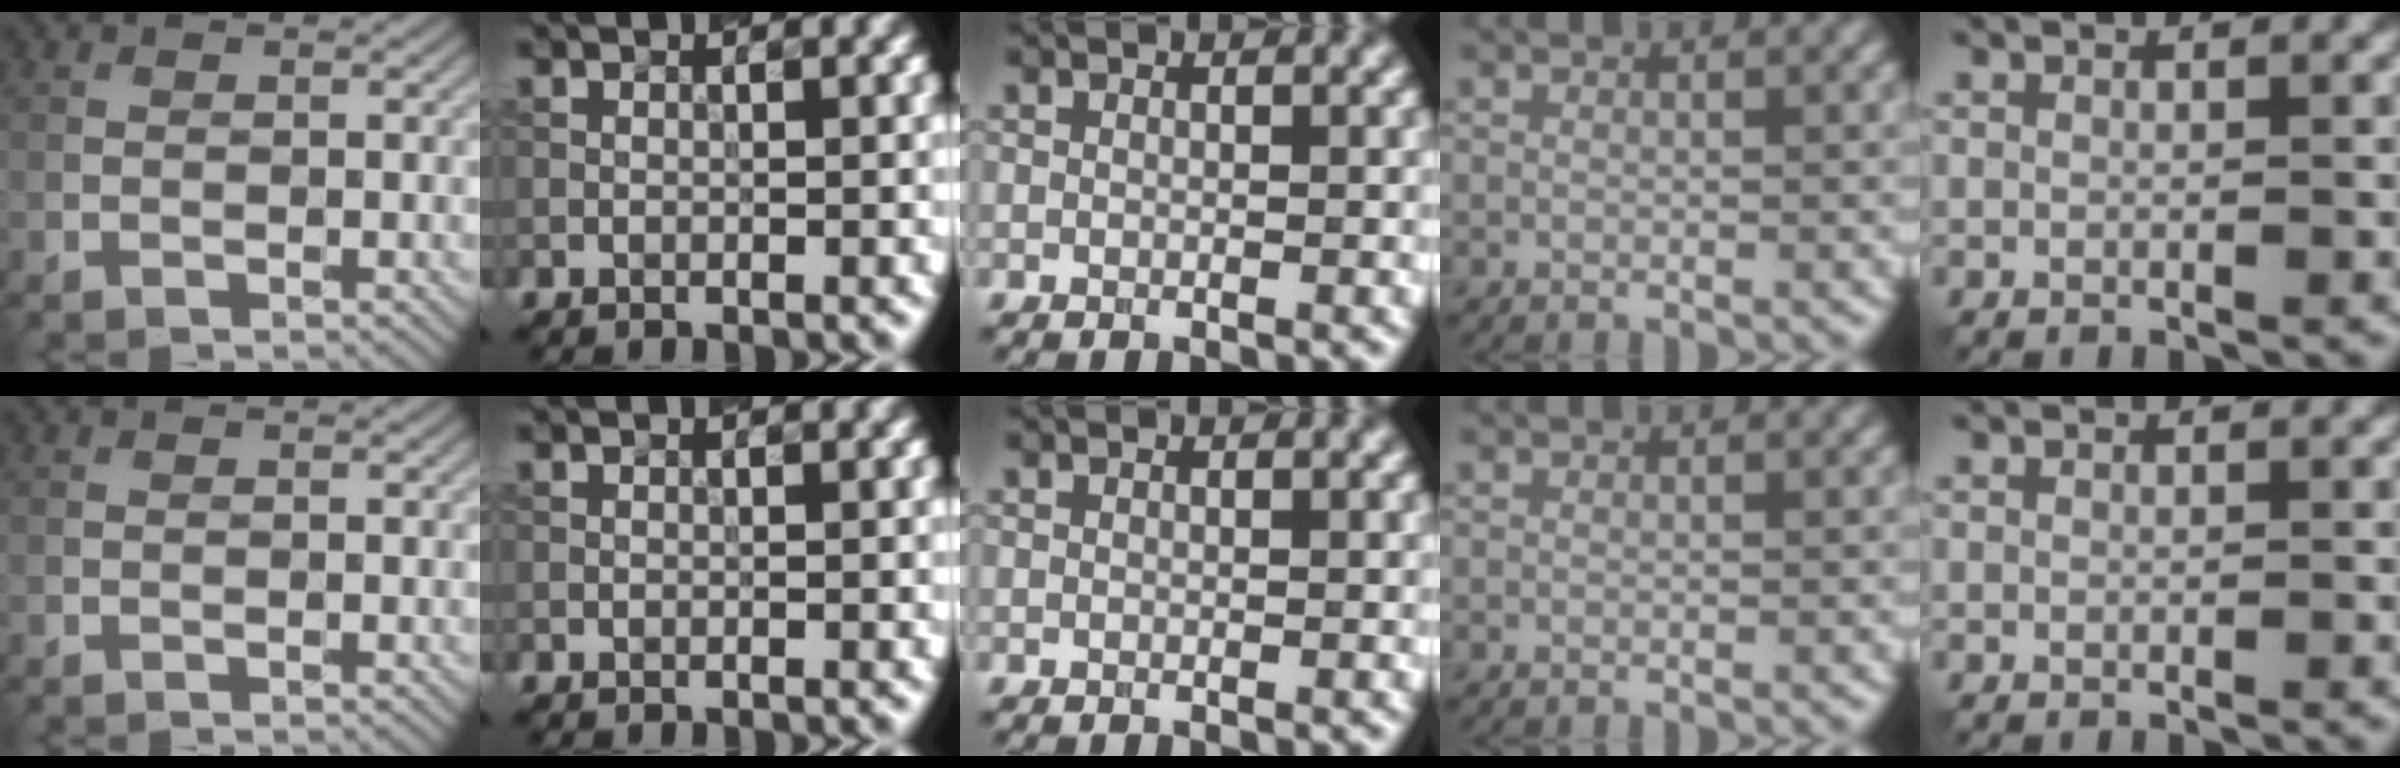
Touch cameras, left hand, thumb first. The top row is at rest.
{}